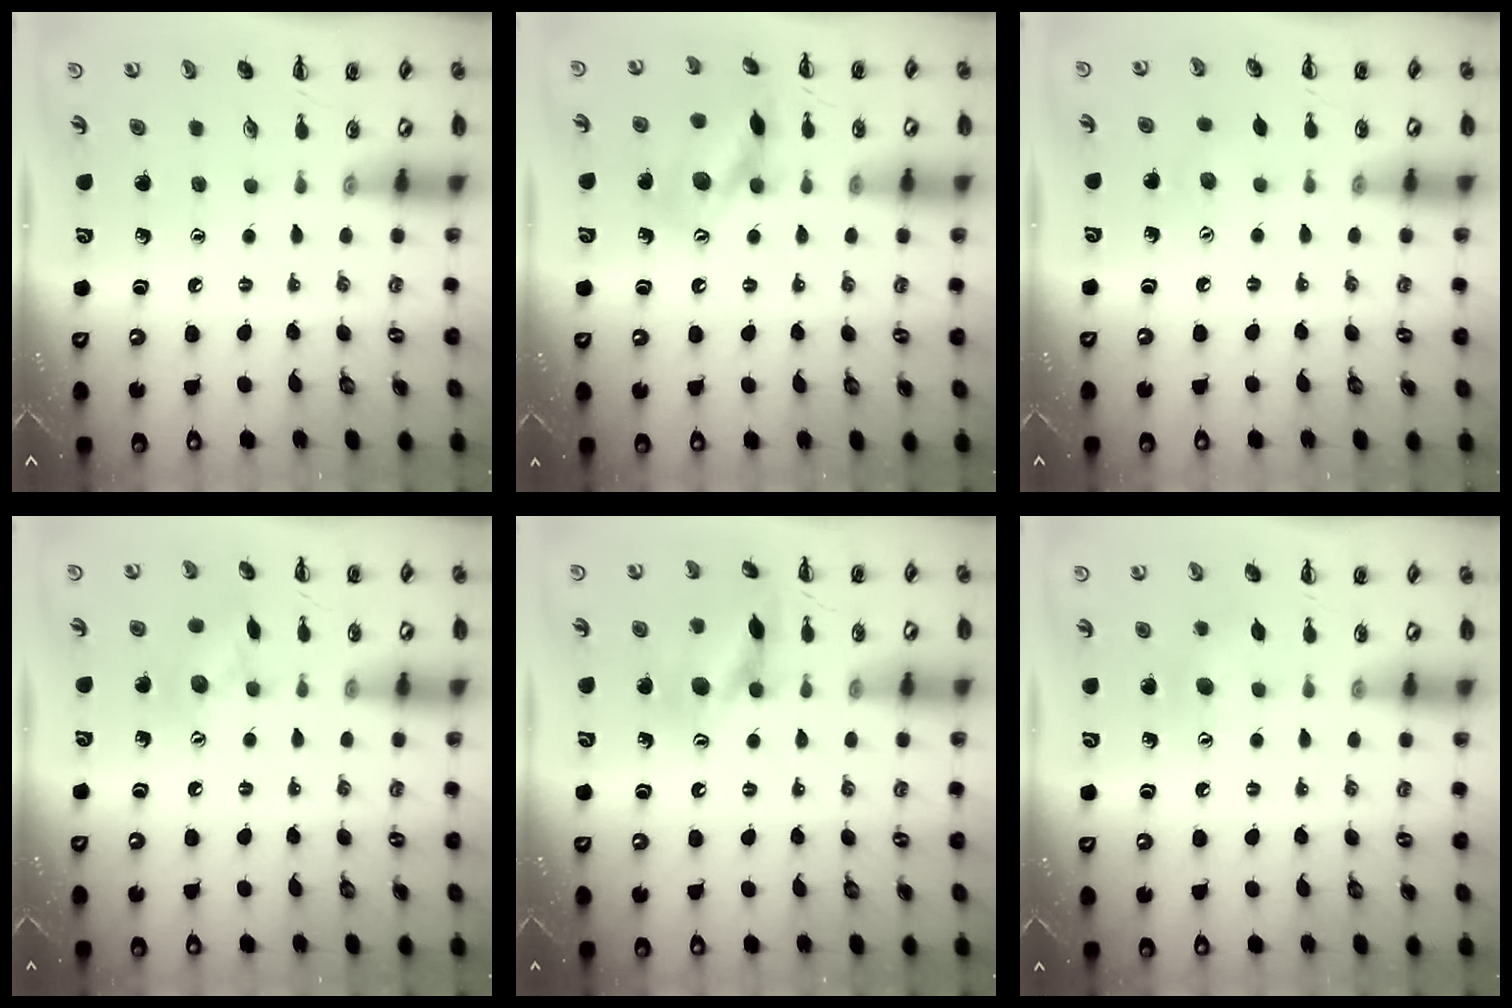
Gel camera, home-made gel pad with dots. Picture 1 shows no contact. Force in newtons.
{"total": 13.9, "press": 13.9, "slide": 1.1}
{"total": 3.5, "press": 3.4, "slide": 0.8}
{"total": 8.6, "press": 8.5, "slide": 0.8}
{"total": 13.2, "press": 13.1, "slide": 1.1}
{"total": 7.0, "press": 6.7, "slide": 1.9}